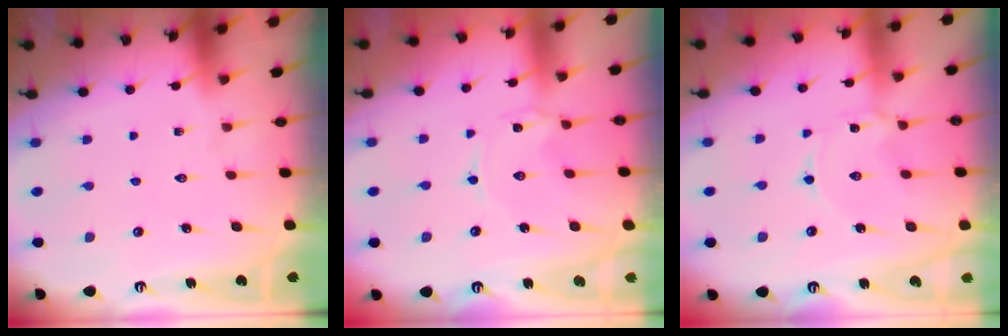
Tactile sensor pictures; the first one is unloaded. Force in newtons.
{"total": 0.8, "press": 0.8, "slide": 0.1}
{"total": 1.2, "press": 1.2, "slide": 0.2}